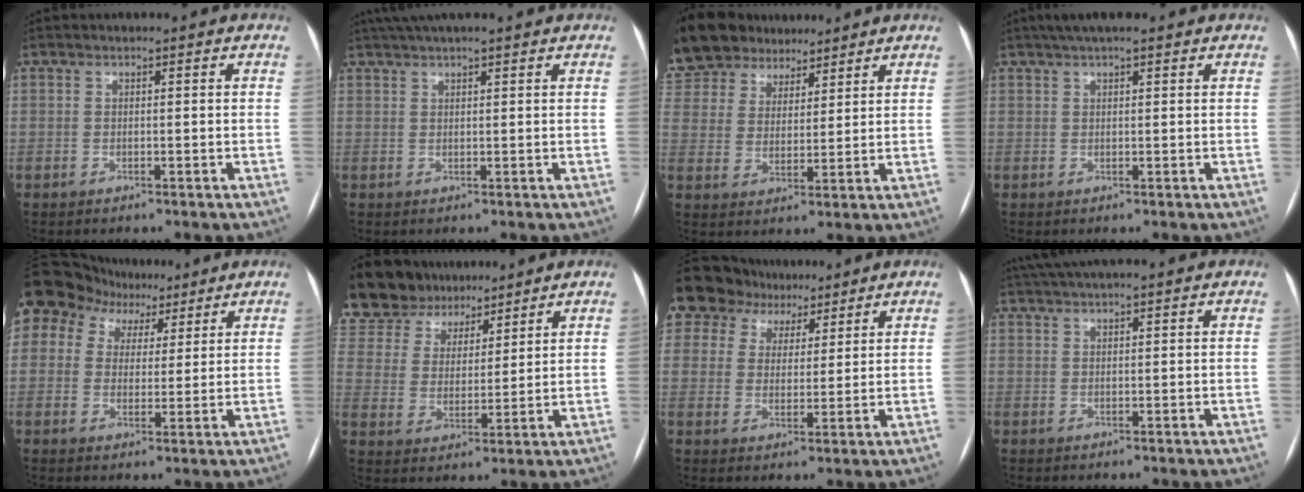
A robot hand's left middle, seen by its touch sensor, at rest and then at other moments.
{"total": 7.8, "force": [6.4, 0.8, 4.4], "torque": [-0.073, 0.043, 0.096]}
{"total": 16.4, "force": [12.8, 8.8, 5.4], "torque": [-0.137, 0.049, 0.235]}
{"total": 5.8, "force": [4.3, 1.0, 3.8], "torque": [-0.059, 0.035, 0.069]}
{"total": 17.2, "force": [10.4, 12.6, 5.5], "torque": [-0.160, 0.067, 0.183]}
{"total": 19.9, "force": [16.4, 9.3, 6.5], "torque": [-0.173, 0.049, 0.290]}
{"total": 13.2, "force": [9.0, 9.2, 3.2], "torque": [-0.086, 0.043, 0.154]}
{"total": 8.6, "force": [7.3, 0.9, 4.5], "torque": [-0.076, 0.043, 0.108]}